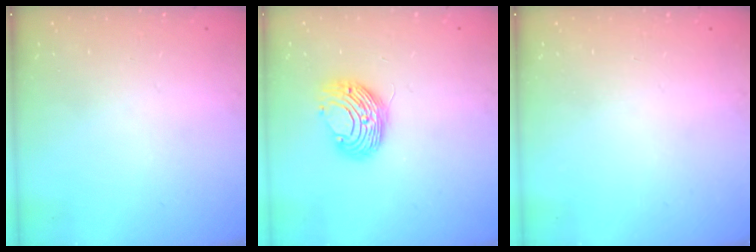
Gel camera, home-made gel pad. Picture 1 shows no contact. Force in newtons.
{"total": 9.3, "press": 9.3, "slide": 0.3}
{"total": 0.0}